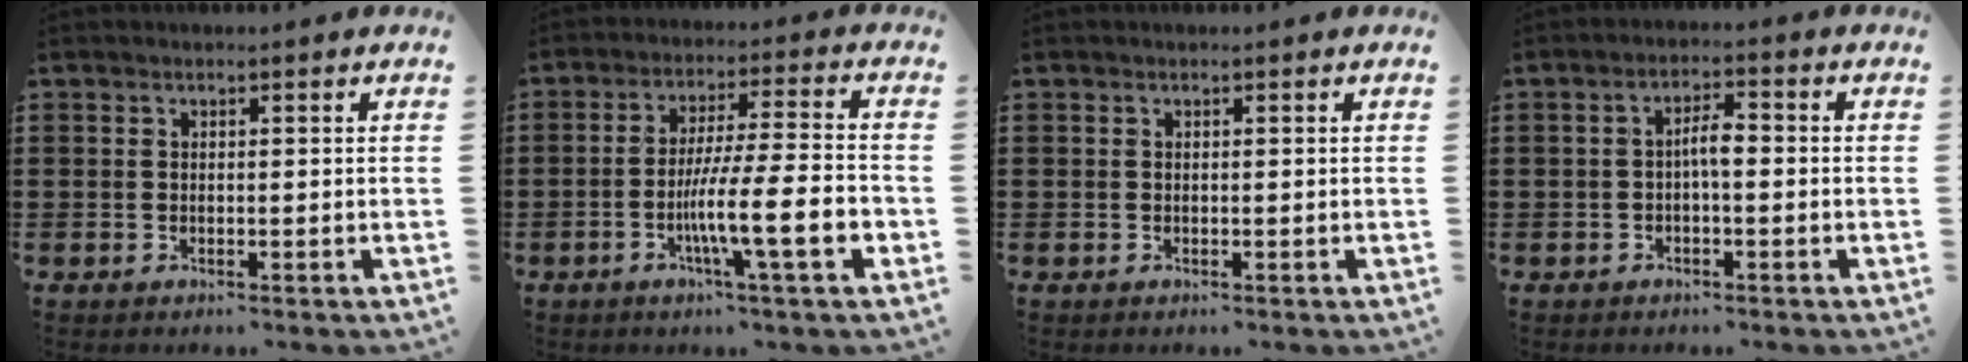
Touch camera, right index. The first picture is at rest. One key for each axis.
{"total": 12.4, "fx": -3.9, "fy": 1.5, "fz": 11.6, "tx": -0.210, "ty": -0.009, "tz": -0.071}
{"total": 0.0}
{"total": 3.0, "fx": -0.5, "fy": 0.8, "fz": 2.9, "tx": -0.053, "ty": 0.006, "tz": -0.012}